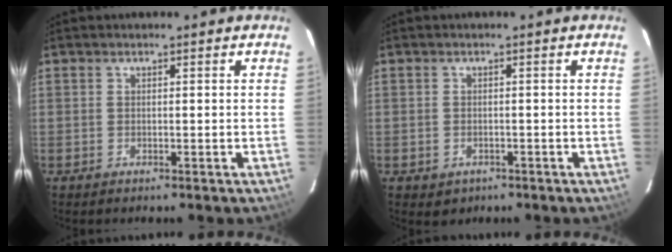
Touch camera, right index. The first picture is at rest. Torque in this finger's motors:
{"motor_torque": [0.30, -0.28, 0.12, 0.00]}